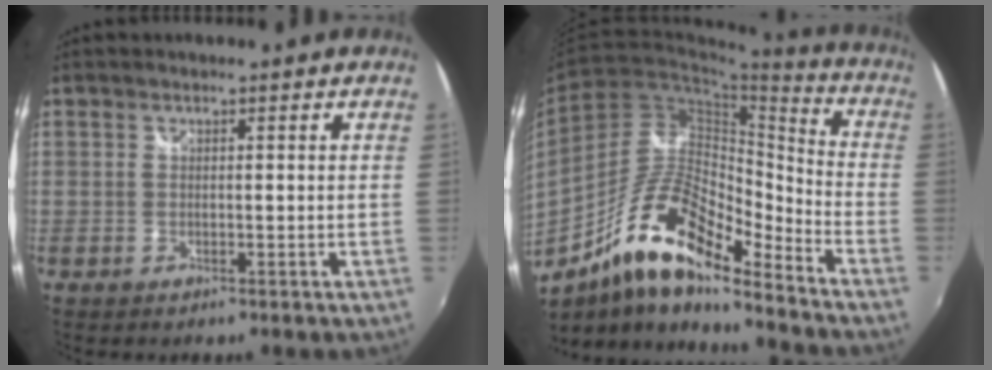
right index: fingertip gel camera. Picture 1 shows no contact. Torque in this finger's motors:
{"motor_torque": [0.47, -0.54, 0.70, 0.20]}